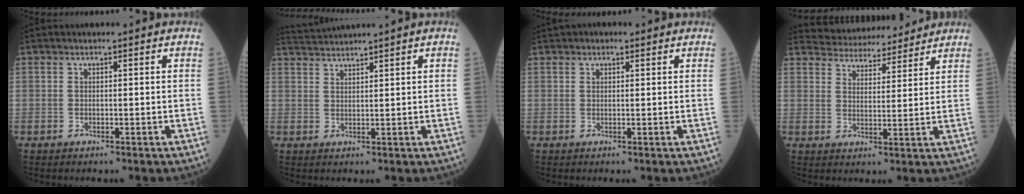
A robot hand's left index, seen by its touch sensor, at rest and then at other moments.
{"total": 3.3, "force": [3.1, -1.3, 0.0], "torque": [-0.007, 0.009, 0.067]}
{"total": 0.8, "force": [0.5, 0.6, 0.2], "torque": [-0.008, 0.004, 0.002]}
{"total": 10.7, "force": [10.2, 2.5, 1.7], "torque": [-0.022, 0.016, 0.142]}